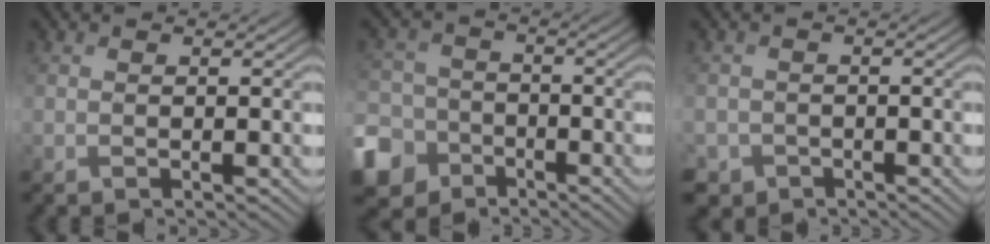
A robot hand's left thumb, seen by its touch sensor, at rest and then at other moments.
{"total": 10.0, "force": [-5.8, 7.8, 2.4], "torque": [-0.076, -0.038, -0.131]}
{"total": 2.7, "force": [-1.6, 2.1, -0.3], "torque": [0.000, -0.020, -0.033]}